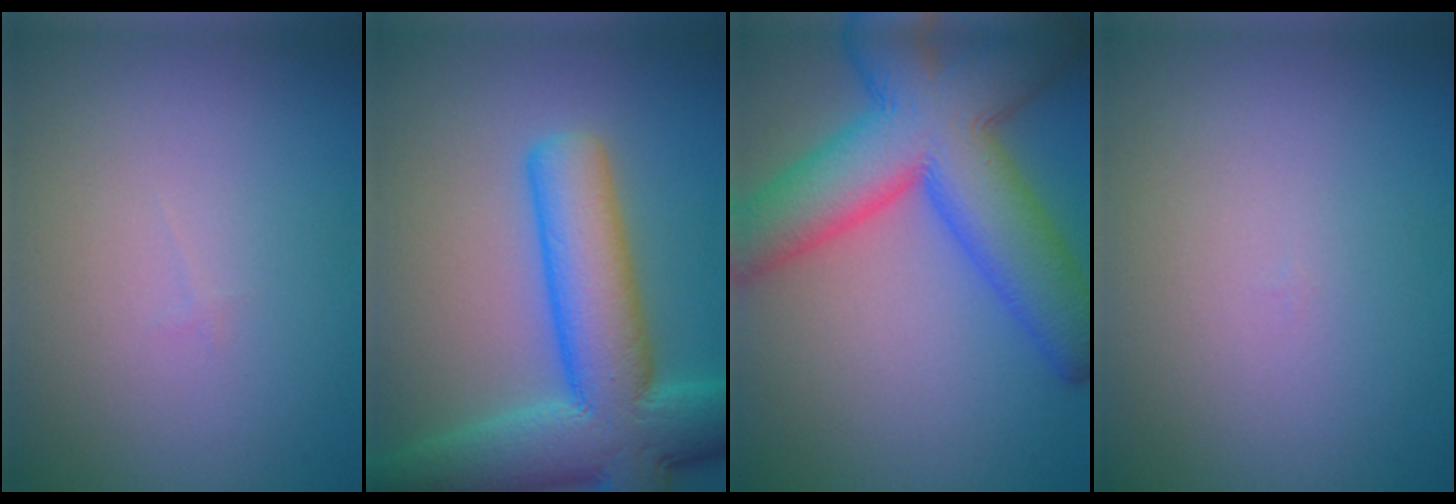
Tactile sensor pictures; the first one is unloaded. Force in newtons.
{"total": 11.3, "press": 11.2, "slide": 0.4}
{"total": 12.3, "press": 12.3, "slide": 0.7}
{"total": 0.0}